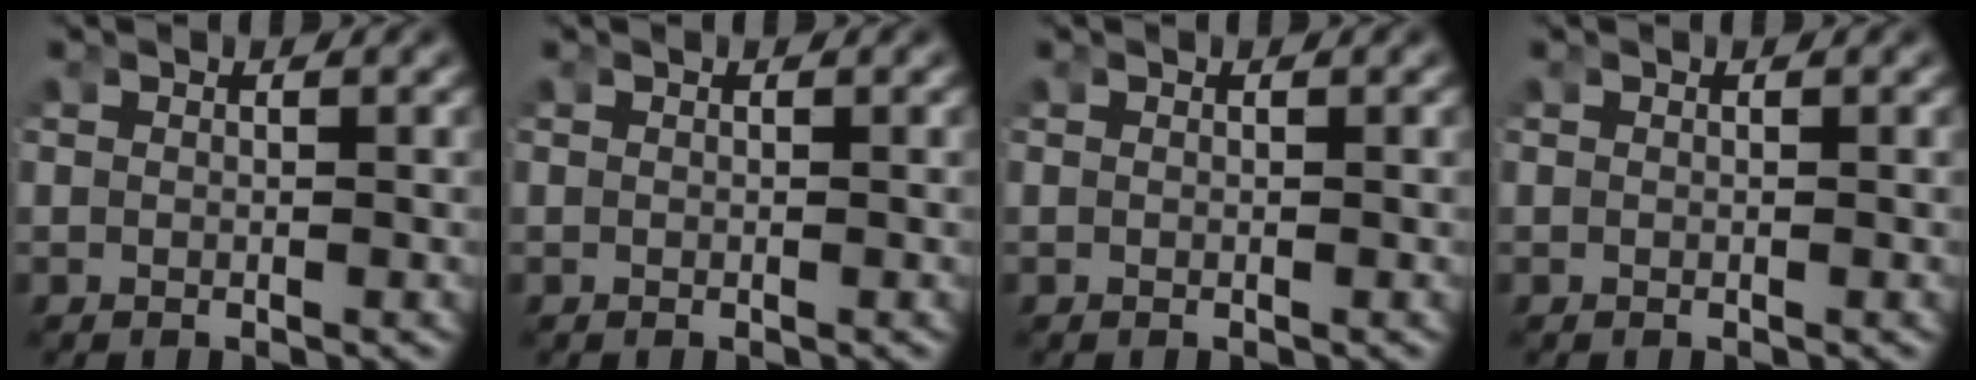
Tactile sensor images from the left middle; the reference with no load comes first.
{"total": 0.0}
{"total": 0.0}
{"total": 0.0}